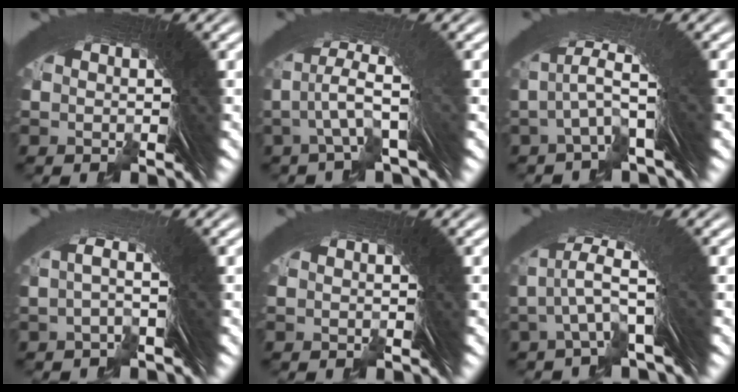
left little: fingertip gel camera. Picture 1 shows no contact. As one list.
[{"total": 2.7, "force": [0.0, 0.0, 2.7], "torque": [-0.052, -0.001, 0.007]}, {"total": 2.6, "force": [-0.4, 0.1, 2.6], "torque": [-0.041, 0.003, -0.003]}, {"total": 1.3, "force": [0.0, -0.8, 1.0], "torque": [-0.027, 0.005, 0.005]}, {"total": 0.7, "force": [-0.4, -0.4, -0.3], "torque": [0.008, 0.003, -0.008]}, {"total": 2.9, "force": [-0.3, 0.1, 2.9], "torque": [-0.047, 0.004, 0.001]}]